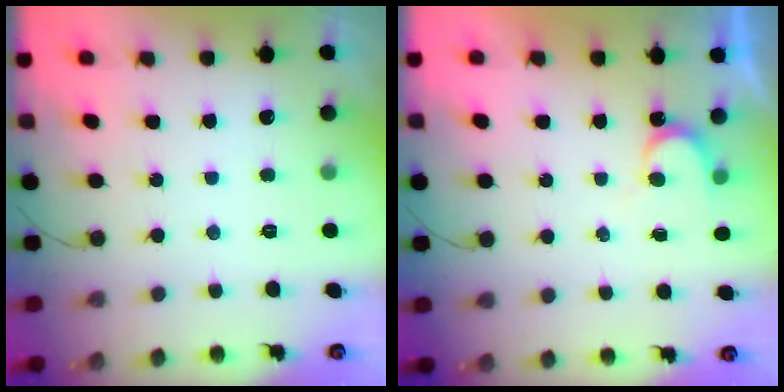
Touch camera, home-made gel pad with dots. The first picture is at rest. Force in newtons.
{"total": 3.7, "press": 3.7, "slide": 0.4}